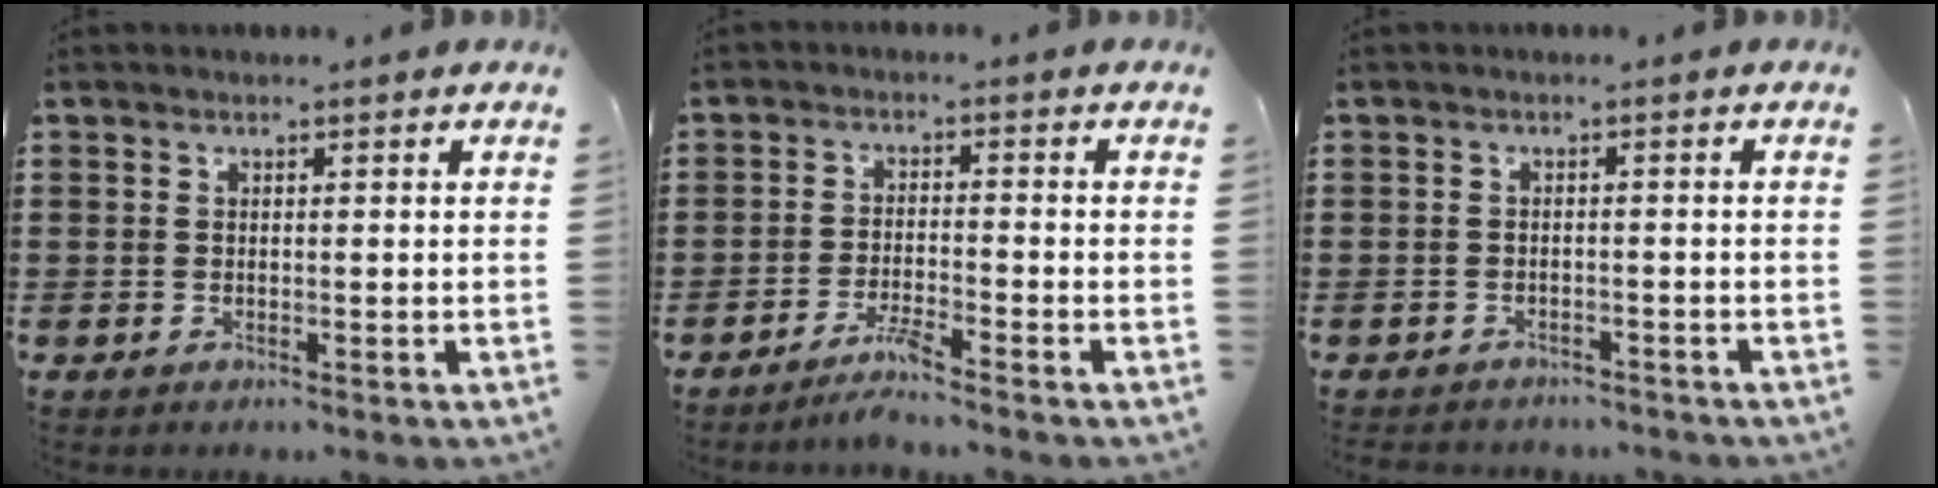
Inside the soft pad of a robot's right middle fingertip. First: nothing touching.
{"total": 3.3, "force": [-2.9, -0.2, 1.6], "torque": [-0.043, -0.004, -0.060]}
{"total": 1.5, "force": [-1.5, 0.2, -0.1], "torque": [-0.004, 0.000, -0.033]}